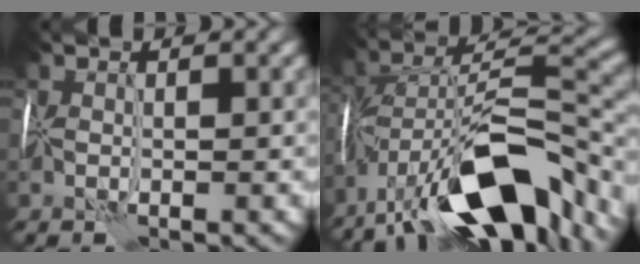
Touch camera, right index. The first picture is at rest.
{"total": 15.0, "force": [-9.3, 5.6, 10.3], "torque": [-0.179, 0.011, -0.155]}